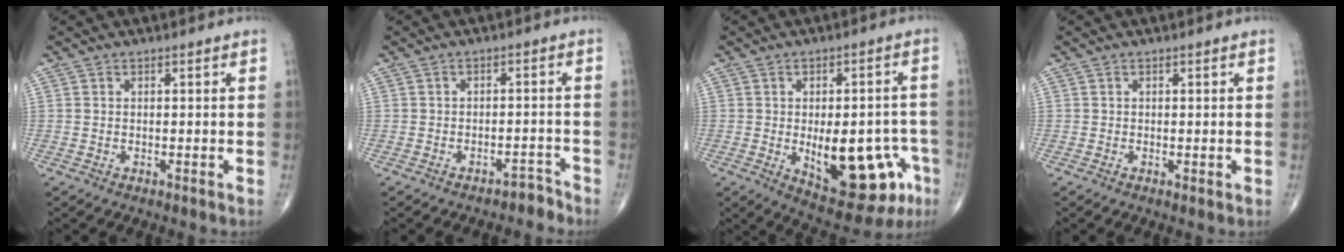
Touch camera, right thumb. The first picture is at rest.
{"total": 2.6, "force": [-2.3, 1.2, 0.0], "torque": [0.005, 0.029, -0.027]}
{"total": 17.8, "force": [-4.9, 8.4, 14.9], "torque": [-0.172, 0.018, -0.040]}
{"total": 0.5, "force": [0.0, 0.2, 0.5], "torque": [-0.009, -0.003, 0.001]}